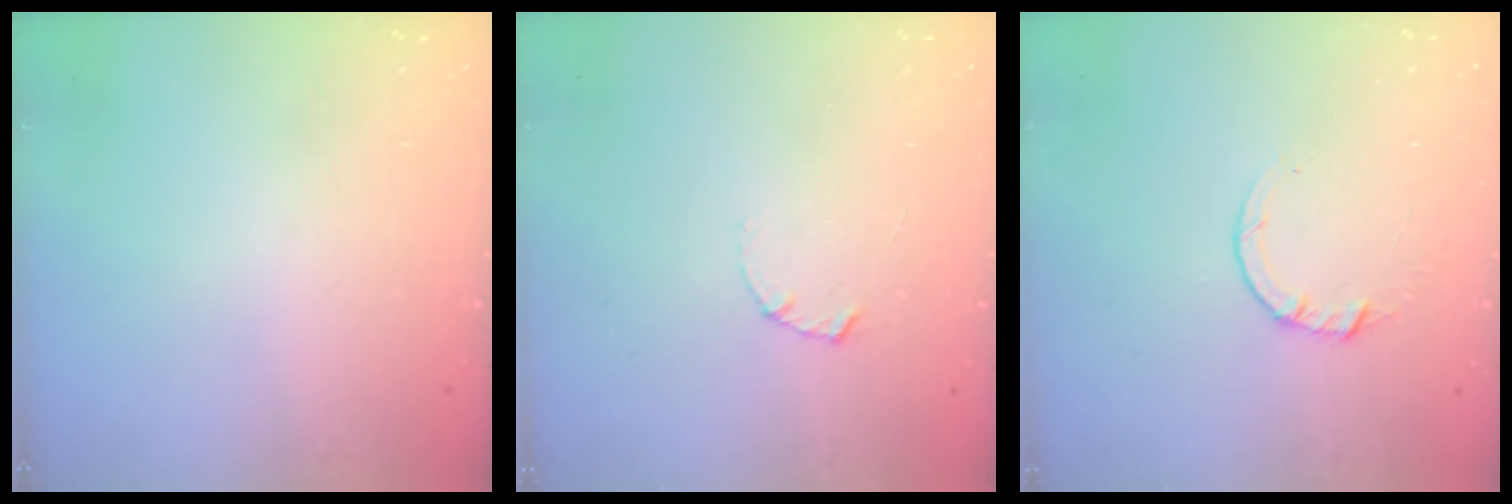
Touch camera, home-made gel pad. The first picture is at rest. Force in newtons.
{"total": 1.7, "press": 1.6, "slide": 0.3}
{"total": 3.5, "press": 3.5, "slide": 0.4}